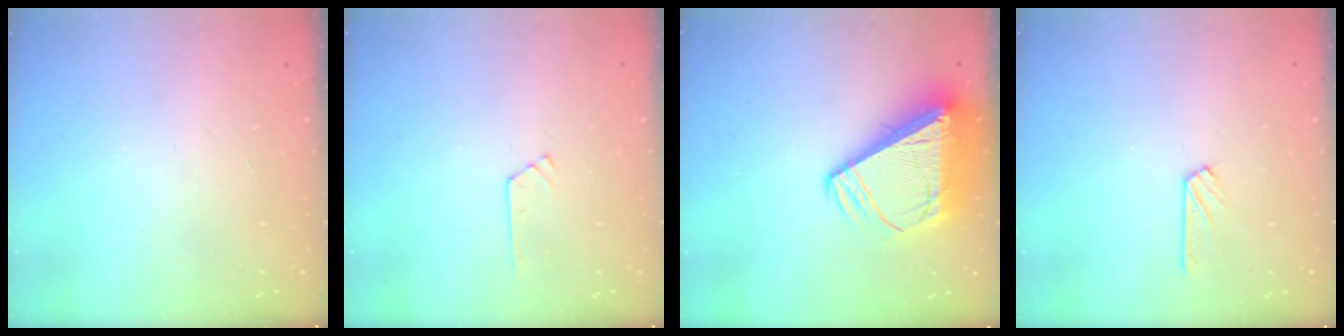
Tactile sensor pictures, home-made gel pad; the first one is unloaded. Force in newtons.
{"total": 4.2, "press": 4.2, "slide": 0.4}
{"total": 14.3, "press": 14.2, "slide": 1.5}
{"total": 3.0, "press": 3.0, "slide": 0.3}